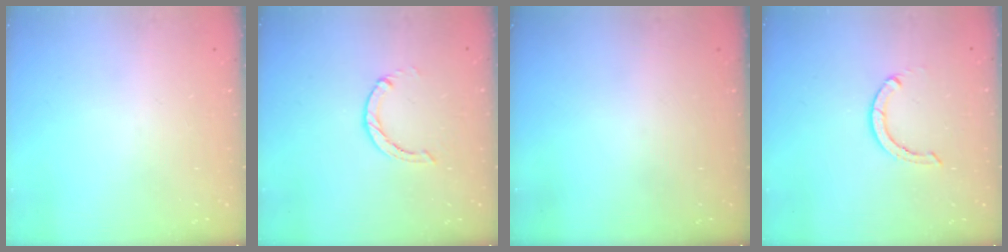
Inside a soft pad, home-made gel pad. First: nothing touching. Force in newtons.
{"total": 0.0}
{"total": 0.0}
{"total": 2.9, "press": 2.9, "slide": 0.1}